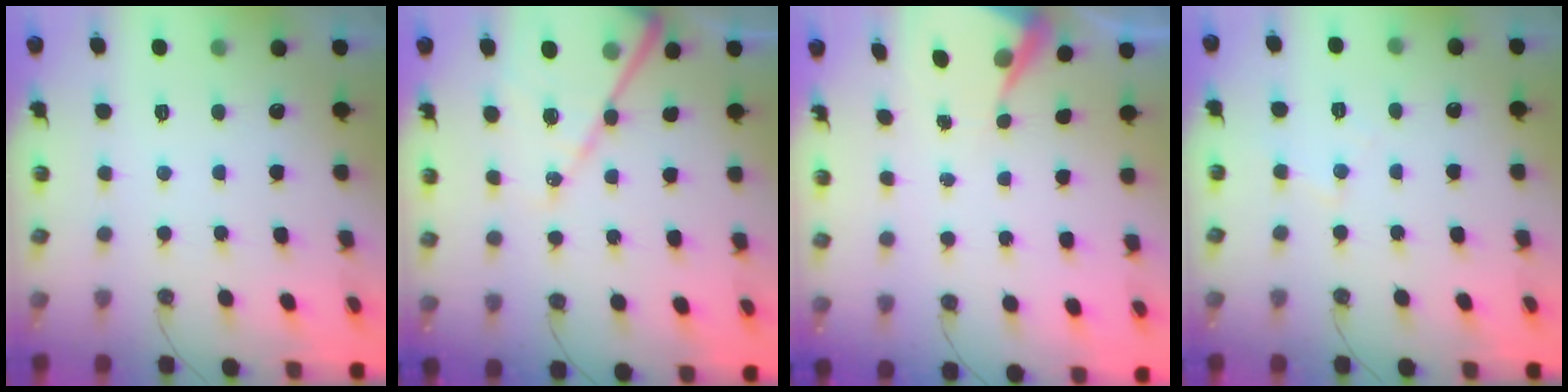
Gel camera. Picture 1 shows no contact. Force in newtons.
{"total": 15.5, "press": 15.4, "slide": 1.5}
{"total": 6.9, "press": 6.8, "slide": 0.6}
{"total": 5.5, "press": 5.5, "slide": 0.7}